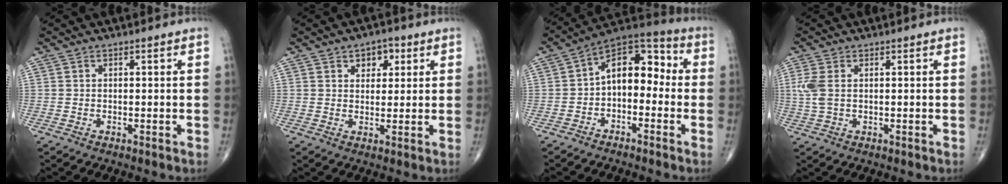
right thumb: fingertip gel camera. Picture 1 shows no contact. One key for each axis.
{"total": 4.7, "fx": 2.2, "fy": 3.2, "fz": 2.7, "tx": -0.011, "ty": -0.006, "tz": 0.028}
{"total": 11.2, "fx": -1.1, "fy": 7.1, "fz": 8.6, "tx": -0.099, "ty": 0.049, "tz": -0.038}
{"total": 4.2, "fx": 0.5, "fy": 2.4, "fz": 3.3, "tx": -0.103, "ty": 0.009, "tz": 0.013}